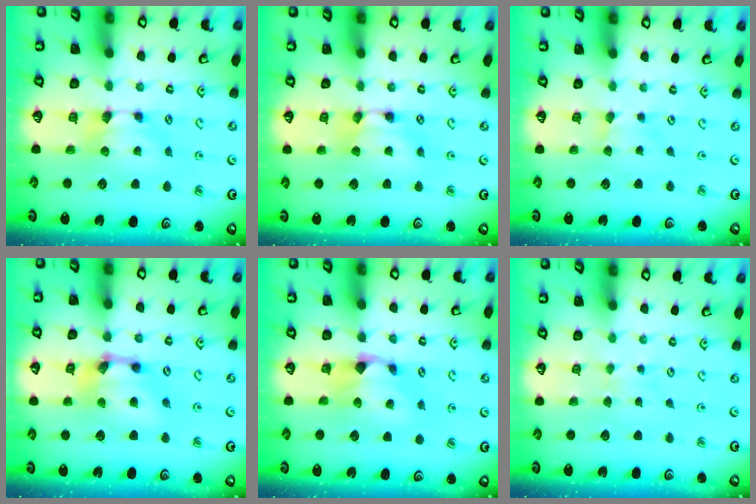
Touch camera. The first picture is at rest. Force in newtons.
{"total": 1.7, "press": 1.7, "slide": 0.0}
{"total": 1.1, "press": 1.0, "slide": 0.6}
{"total": 5.4, "press": 4.7, "slide": 2.6}
{"total": 1.2, "press": 0.1, "slide": 1.2}
{"total": 3.5, "press": 3.5, "slide": 0.4}